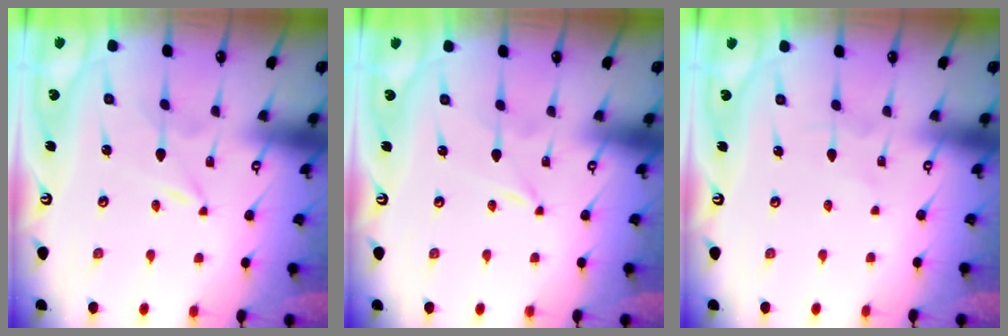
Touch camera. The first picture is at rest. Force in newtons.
{"total": 0.0}
{"total": 0.7, "press": 0.7, "slide": 0.0}